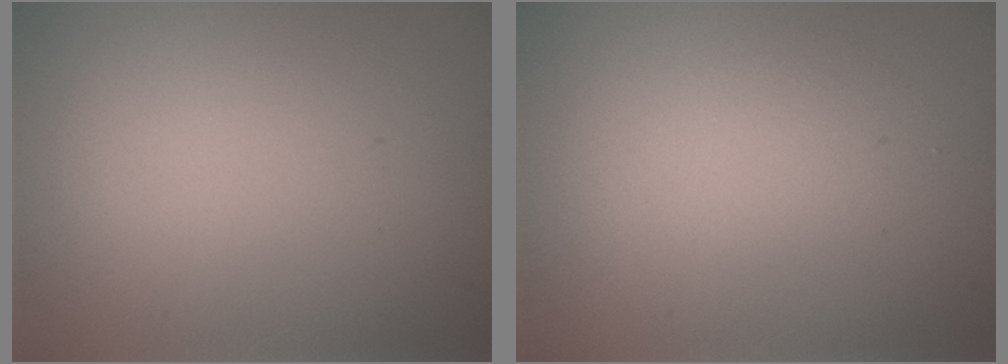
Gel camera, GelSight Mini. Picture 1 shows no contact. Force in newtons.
{"total": 1.6, "press": 1.6, "slide": 0.1}